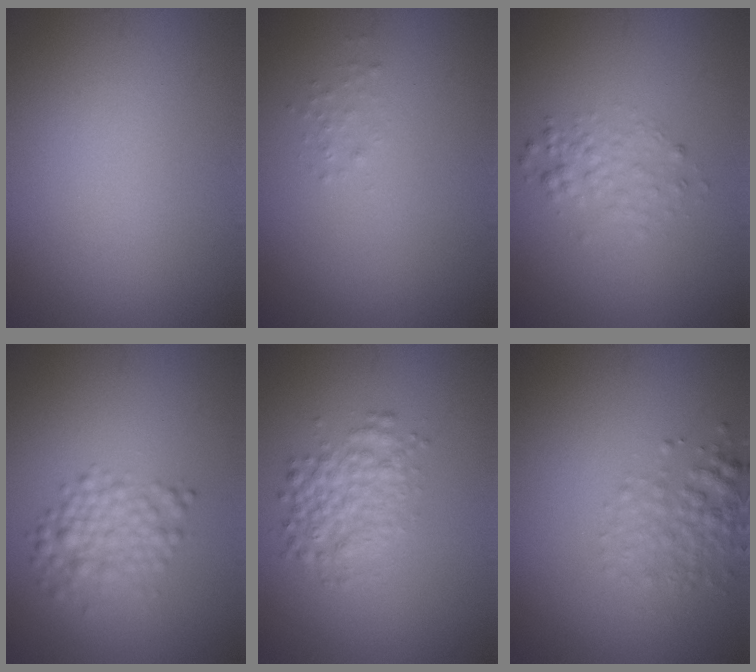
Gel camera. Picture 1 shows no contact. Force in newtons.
{"total": 0.6, "press": 0.6, "slide": 0.0}
{"total": 1.9, "press": 1.9, "slide": 0.1}
{"total": 2.9, "press": 2.9, "slide": 0.1}
{"total": 3.3, "press": 3.3, "slide": 0.1}
{"total": 2.5, "press": 2.5, "slide": 0.1}